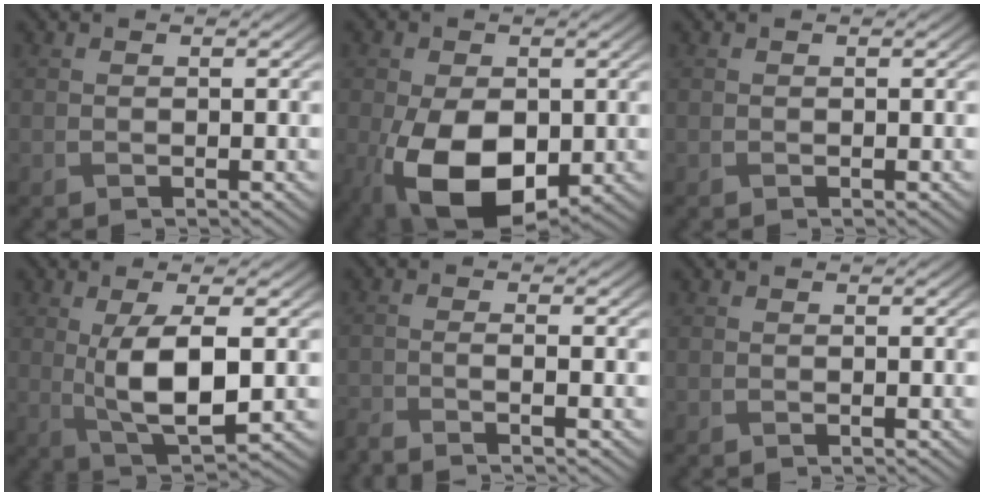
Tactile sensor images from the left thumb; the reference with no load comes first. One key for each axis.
{"total": 11.8, "fx": -3.0, "fy": 7.2, "fz": 8.8, "tx": -0.183, "ty": -0.033, "tz": -0.051}
{"total": 0.0}
{"total": 8.5, "fx": 0.1, "fy": 3.0, "fz": 8.0, "tx": -0.159, "ty": -0.005, "tz": 0.008}
{"total": 3.1, "fx": -2.1, "fy": 0.4, "fz": 2.3, "tx": -0.033, "ty": -0.001, "tz": -0.057}
{"total": 0.0}